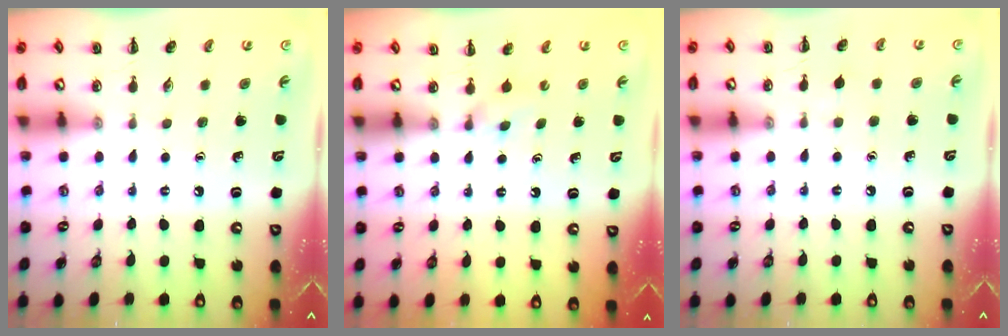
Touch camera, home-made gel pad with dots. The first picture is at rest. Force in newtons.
{"total": 2.4, "press": 2.2, "slide": 1.0}
{"total": 2.6, "press": 2.3, "slide": 1.1}